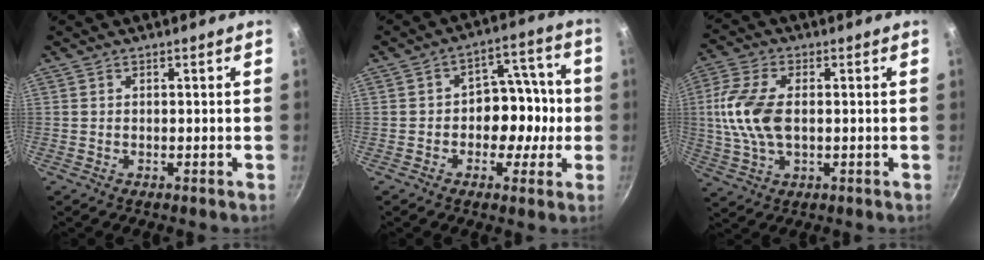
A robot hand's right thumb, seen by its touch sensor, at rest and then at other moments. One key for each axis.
{"total": 10.3, "fx": -1.7, "fy": 7.6, "fz": 6.8, "tx": -0.029, "ty": 0.041, "tz": -0.032}
{"total": 11.5, "fx": 0.4, "fy": 6.4, "fz": 9.5, "tx": -0.195, "ty": 0.009, "tz": 0.000}